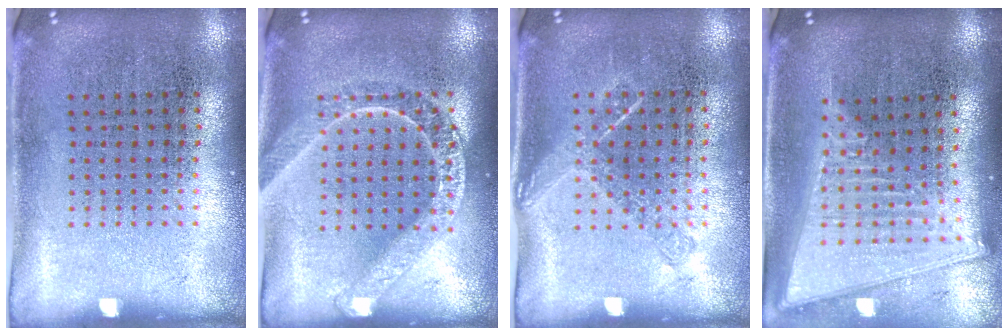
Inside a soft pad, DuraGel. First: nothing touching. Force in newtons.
{"total": 1.6, "press": 1.6, "slide": 0.2}
{"total": 1.2, "press": 1.0, "slide": 0.6}
{"total": 2.1, "press": 1.8, "slide": 1.1}